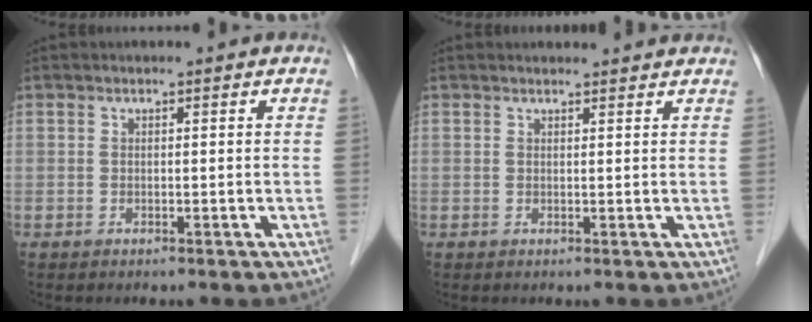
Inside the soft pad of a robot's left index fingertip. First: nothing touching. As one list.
[{"total": 3.7, "force": [3.6, 0.5, 0.6], "torque": [-0.014, 0.012, 0.039]}]